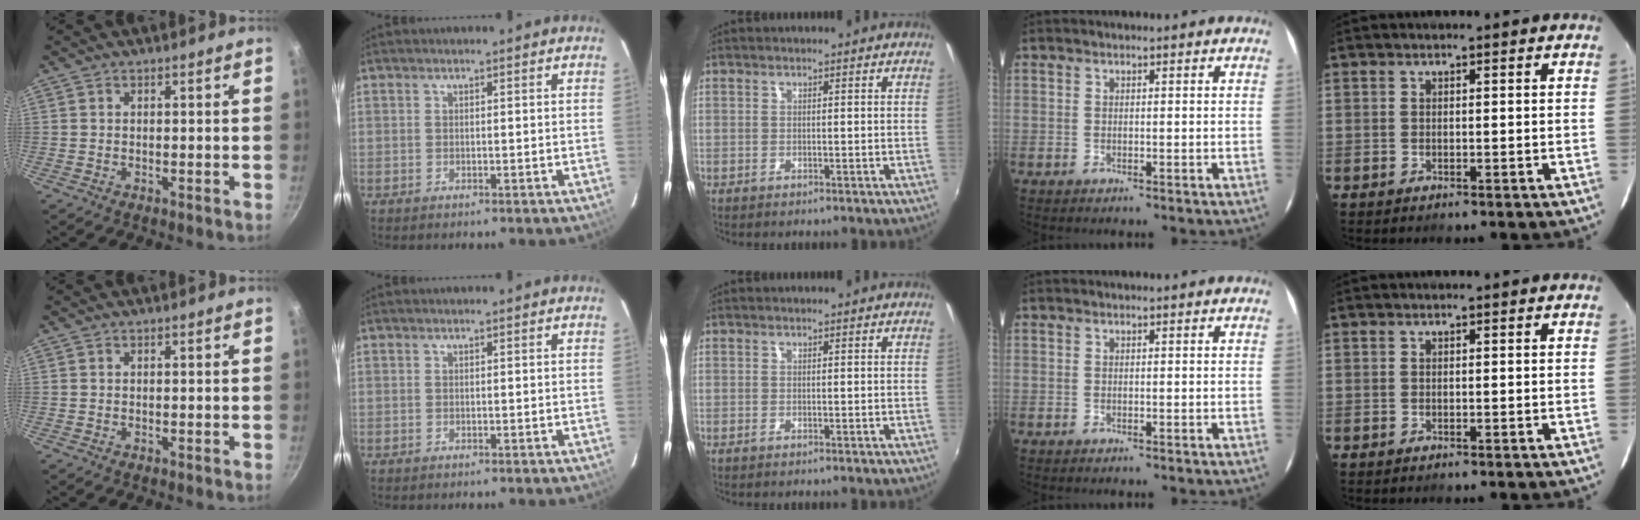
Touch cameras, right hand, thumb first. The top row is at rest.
{}